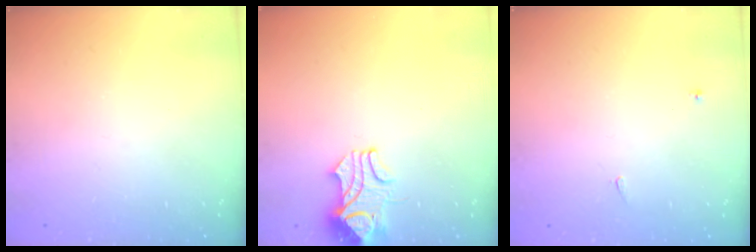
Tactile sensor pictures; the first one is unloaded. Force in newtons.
{"total": 2.4, "press": 2.2, "slide": 1.0}
{"total": 0.6, "press": 0.5, "slide": 0.2}